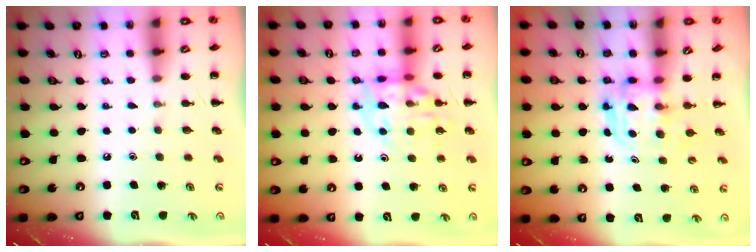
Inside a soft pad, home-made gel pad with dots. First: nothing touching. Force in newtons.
{"total": 13.2, "press": 13.0, "slide": 2.1}
{"total": 3.8, "press": 3.8, "slide": 0.3}